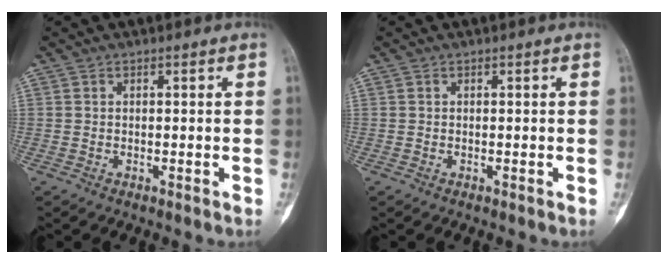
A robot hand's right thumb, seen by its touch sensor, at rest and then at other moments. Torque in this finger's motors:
{"motor_torque": [0.11, 0.11, 0.01, -0.01, 0.02]}